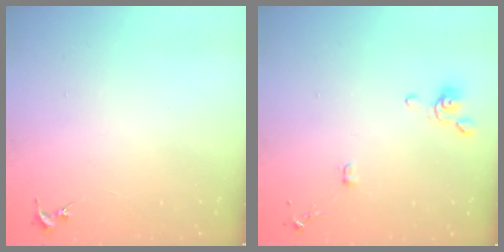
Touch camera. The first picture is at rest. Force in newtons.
{"total": 3.5, "press": 3.4, "slide": 0.9}